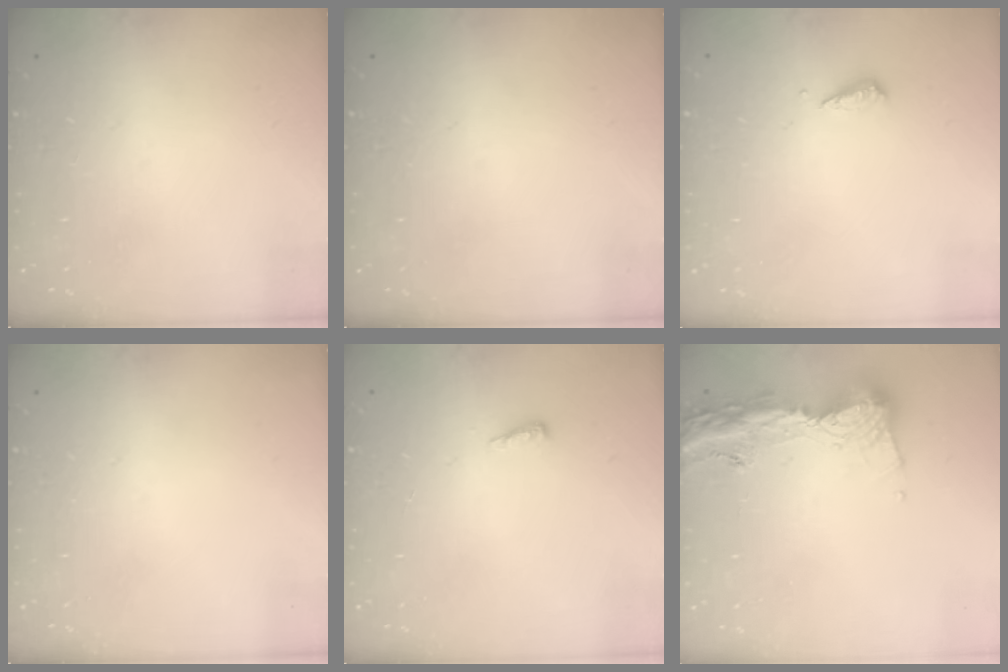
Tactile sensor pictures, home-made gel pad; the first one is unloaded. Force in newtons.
{"total": 0.0}
{"total": 3.1, "press": 3.1, "slide": 0.2}
{"total": 0.0}
{"total": 5.0, "press": 4.9, "slide": 0.9}
{"total": 15.5, "press": 15.4, "slide": 1.5}